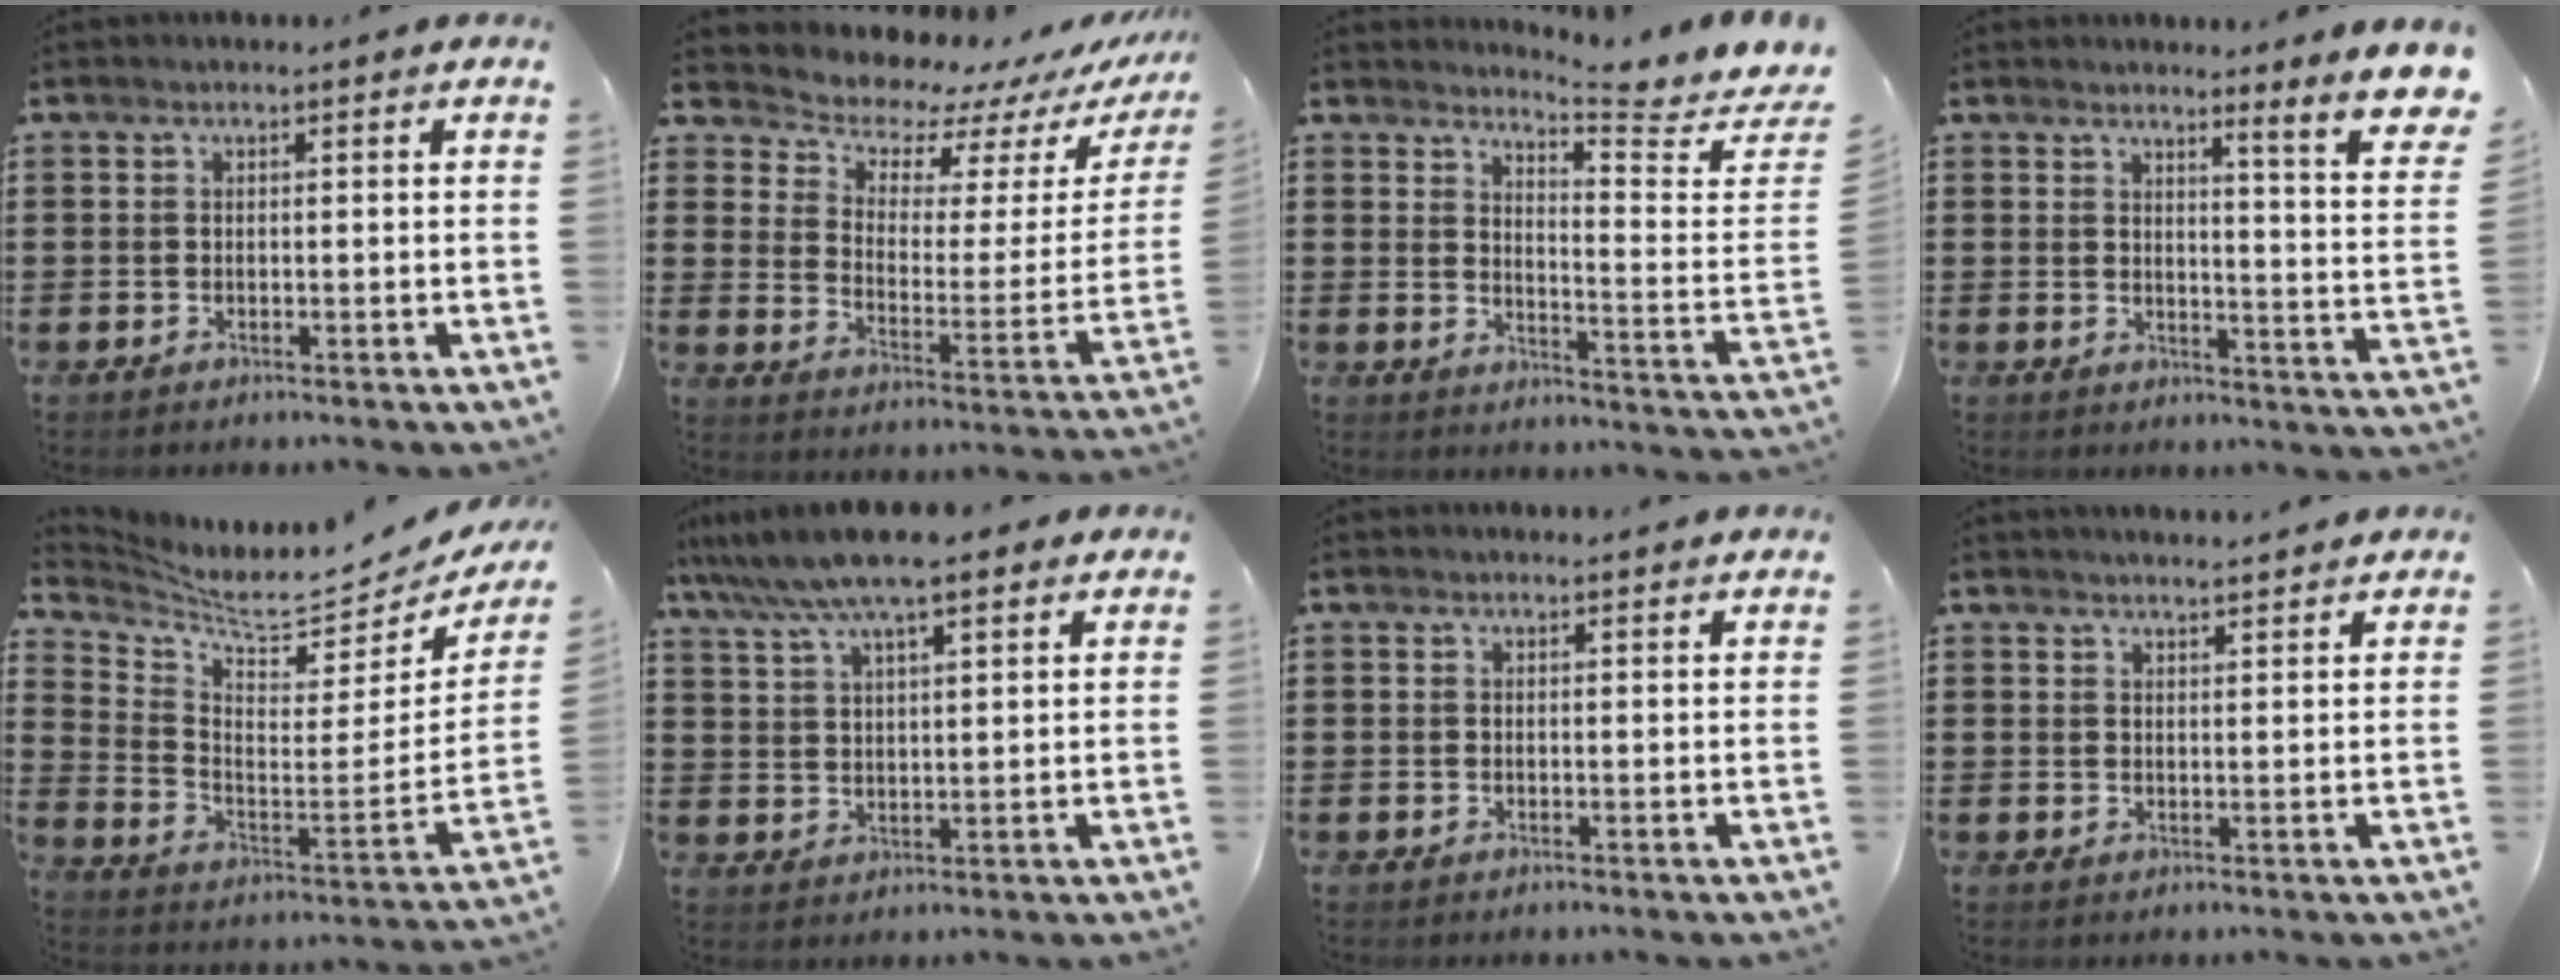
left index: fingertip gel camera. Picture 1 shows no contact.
{"total": 6.4, "force": [6.1, 2.0, 0.6], "torque": [-0.037, -0.059, 0.102]}
{"total": 5.9, "force": [5.5, 0.0, 2.2], "torque": [-0.044, -0.047, 0.090]}
{"total": 4.5, "force": [3.5, -0.8, 2.7], "torque": [-0.048, -0.049, 0.046]}
{"total": 6.1, "force": [5.6, 0.7, 2.4], "torque": [-0.073, -0.059, 0.087]}
{"total": 8.7, "force": [7.0, 1.4, 5.1], "torque": [-0.117, -0.014, 0.125]}
{"total": 0.7, "force": [0.7, 0.0, 0.2], "torque": [0.001, -0.005, 0.013]}
{"total": 2.1, "force": [2.1, -0.1, 0.2], "torque": [-0.009, -0.003, 0.040]}